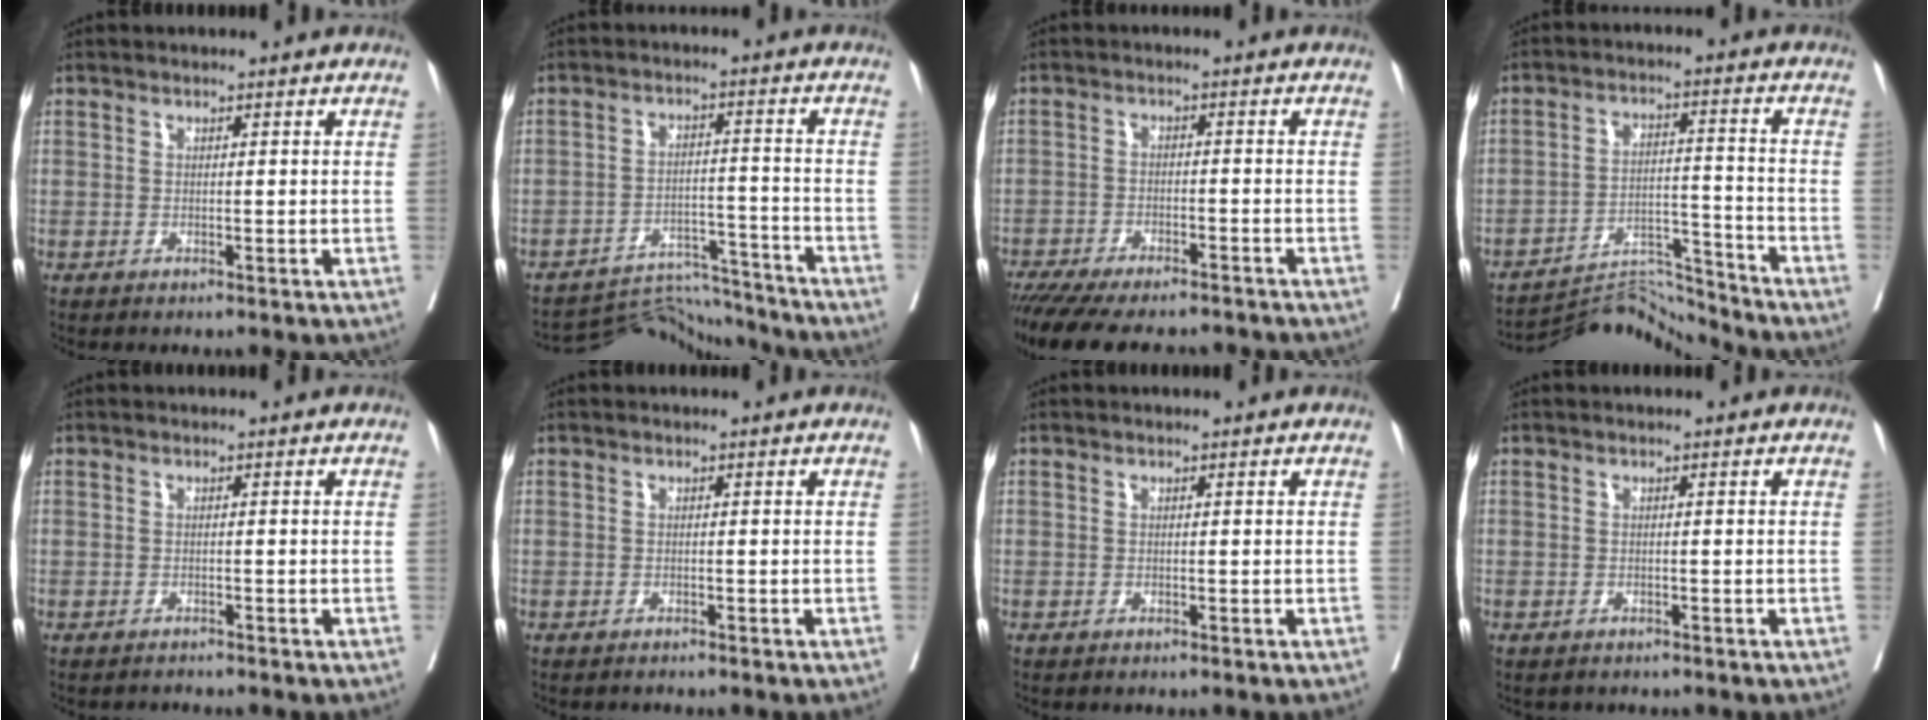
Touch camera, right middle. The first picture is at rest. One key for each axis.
{"total": 8.7, "fx": -8.6, "fy": 0.1, "fz": -1.7, "tx": 0.026, "ty": 0.019, "tz": -0.137}
{"total": 14.8, "fx": -12.7, "fy": 3.4, "fz": 6.9, "tx": -0.145, "ty": -0.025, "tz": -0.185}
{"total": 8.7, "fx": -8.4, "fy": -1.6, "fz": -1.7, "tx": 0.023, "ty": 0.028, "tz": -0.143}
{"total": 0.8, "fx": -0.7, "fy": 0.0, "fz": -0.3, "tx": 0.000, "ty": -0.006, "tz": -0.013}
{"total": 0.6, "fx": -0.6, "fy": 0.0, "fz": 0.0, "tx": -0.005, "ty": -0.003, "tz": -0.011}
{"total": 0.0}
{"total": 1.0, "fx": -0.8, "fy": 0.5, "fz": 0.0, "tx": -0.010, "ty": 0.000, "tz": -0.014}